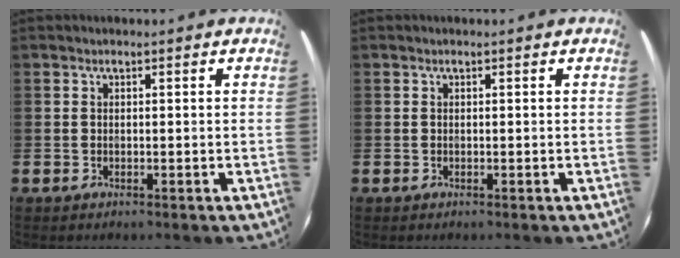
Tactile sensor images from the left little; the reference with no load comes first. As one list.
[{"total": 0.0}]